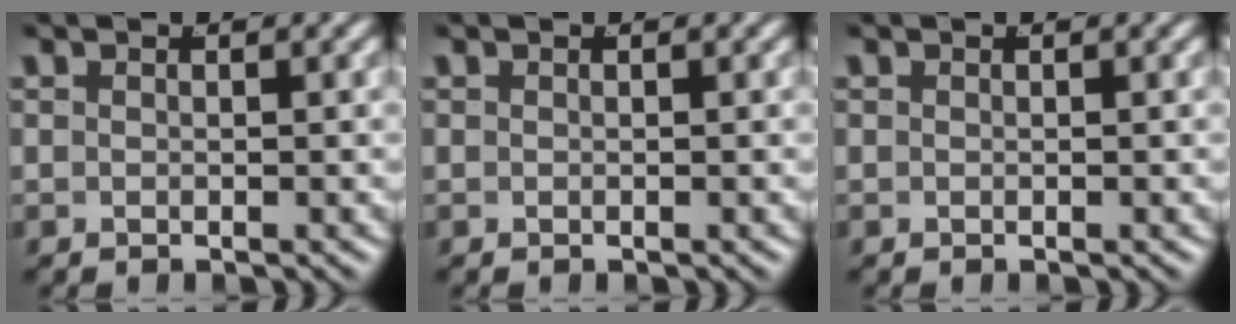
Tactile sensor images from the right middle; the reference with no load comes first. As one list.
[{"total": 0.0}, {"total": 0.0}]